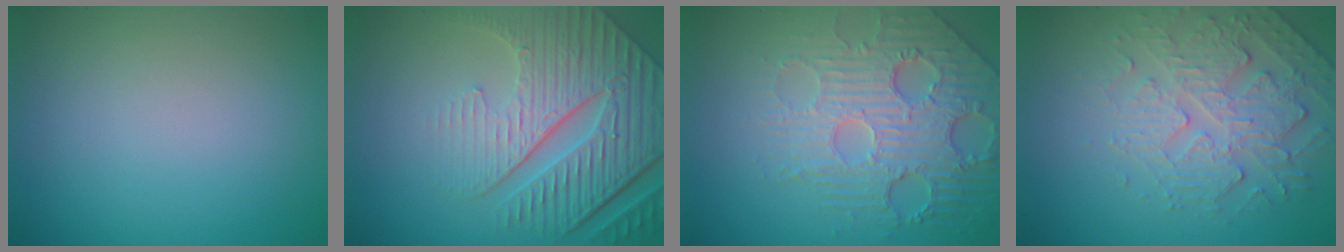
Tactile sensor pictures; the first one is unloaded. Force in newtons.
{"total": 9.0, "press": 6.3, "slide": 6.5}
{"total": 6.8, "press": 5.2, "slide": 4.3}
{"total": 4.9, "press": 3.7, "slide": 3.2}